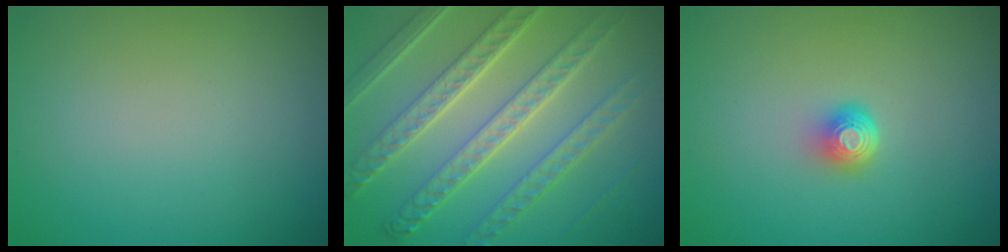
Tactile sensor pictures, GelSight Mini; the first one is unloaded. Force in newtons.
{"total": 8.2, "press": 6.2, "slide": 5.4}
{"total": 2.1, "press": 1.4, "slide": 1.6}